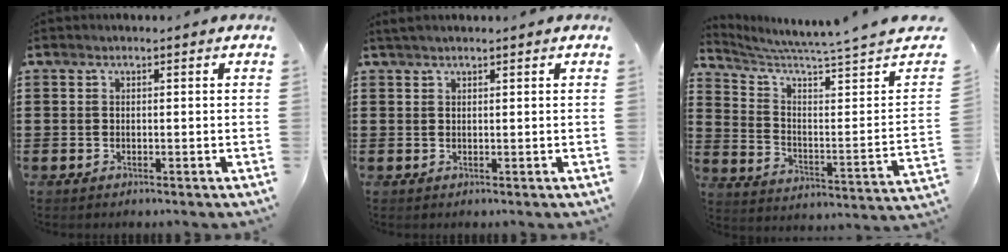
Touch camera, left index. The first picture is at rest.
{"total": 1.1, "force": [1.0, 0.0, 0.5], "torque": [-0.011, 0.001, 0.018]}
{"total": 4.4, "force": [3.7, -1.3, 2.0], "torque": [-0.059, -0.057, 0.052]}